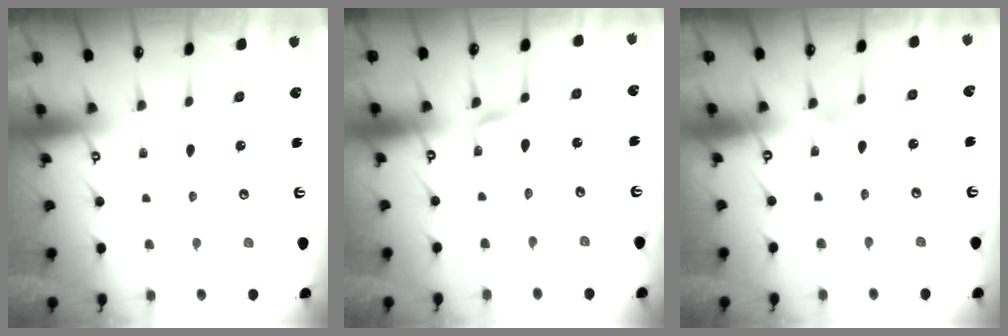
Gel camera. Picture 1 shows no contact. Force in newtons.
{"total": 1.9, "press": 1.9, "slide": 0.2}
{"total": 2.4, "press": 2.4, "slide": 0.3}